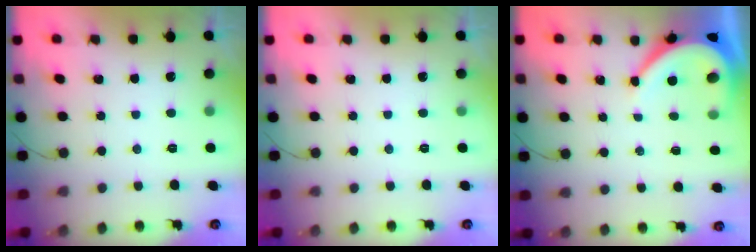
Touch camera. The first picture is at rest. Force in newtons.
{"total": 0.0}
{"total": 7.4, "press": 7.3, "slide": 1.1}